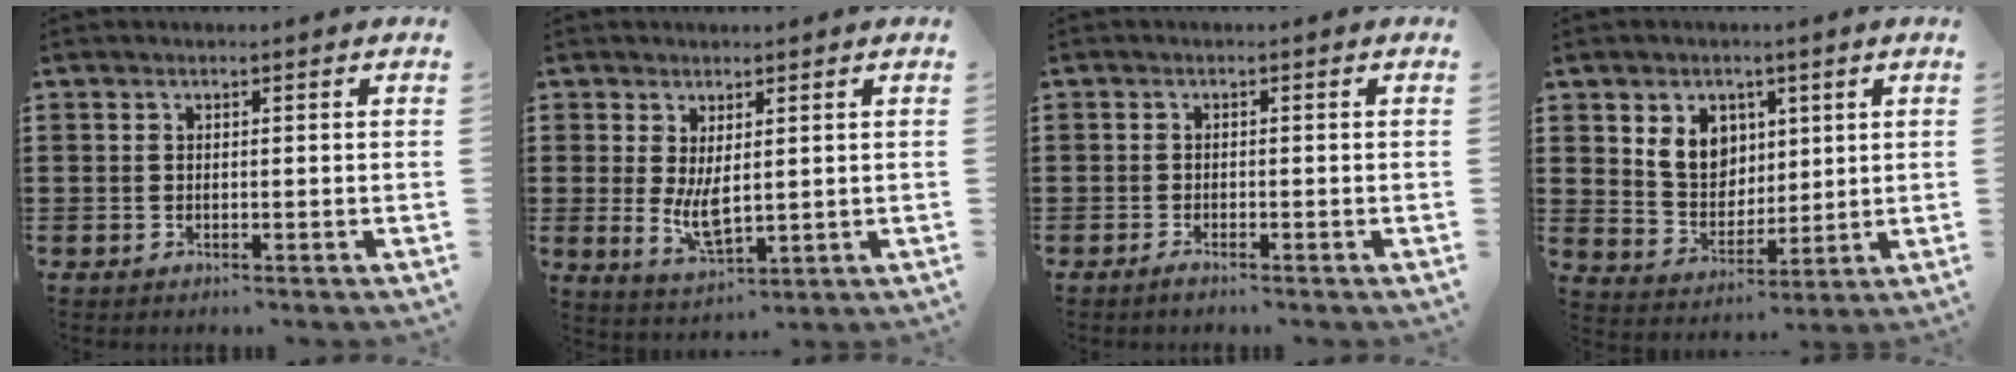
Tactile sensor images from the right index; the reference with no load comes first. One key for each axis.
{"total": 5.0, "fx": 0.8, "fy": 2.1, "fz": 4.5, "tx": -0.090, "ty": -0.009, "tz": 0.013}
{"total": 0.9, "fx": -0.8, "fy": 0.1, "fz": 0.4, "tx": -0.010, "ty": -0.005, "tz": -0.015}
{"total": 6.9, "fx": 2.5, "fy": 5.8, "fz": 2.9, "tx": -0.067, "ty": 0.013, "tz": 0.044}